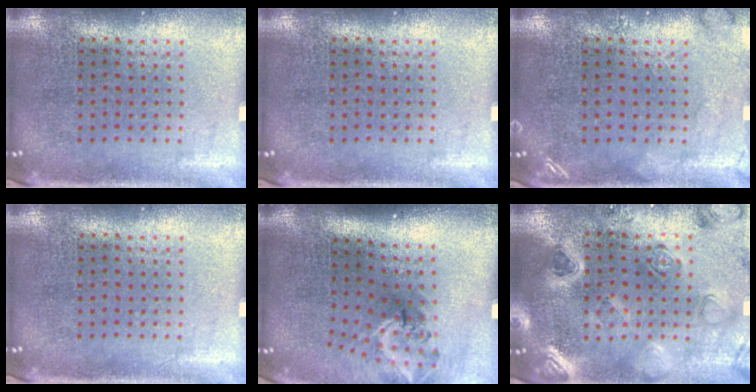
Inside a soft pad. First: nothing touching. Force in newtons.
{"total": 0.0}
{"total": 1.5, "press": 1.5, "slide": 0.2}
{"total": 0.0}
{"total": 1.9, "press": 1.3, "slide": 1.4}
{"total": 2.2, "press": 2.2, "slide": 0.5}